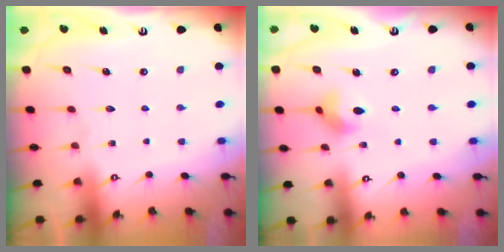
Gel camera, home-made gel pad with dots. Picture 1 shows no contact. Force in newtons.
{"total": 6.8, "press": 6.8, "slide": 0.5}